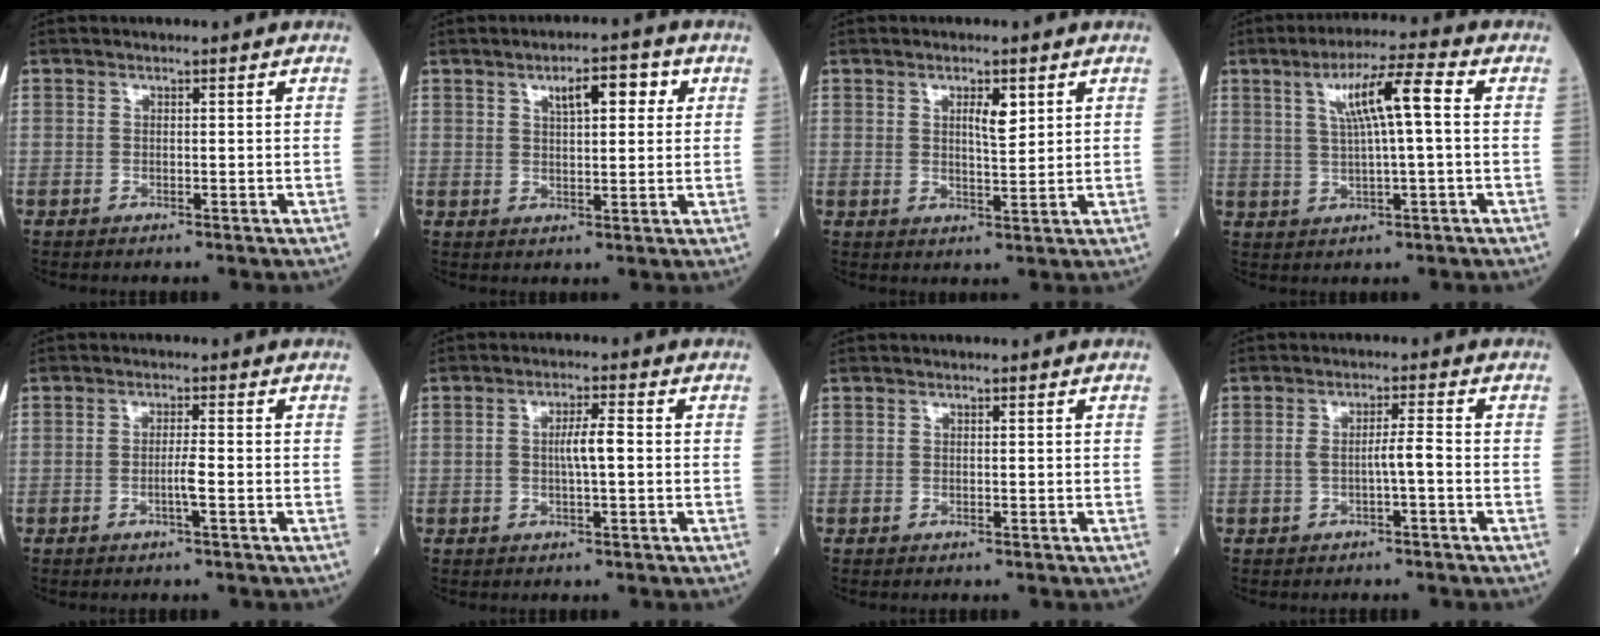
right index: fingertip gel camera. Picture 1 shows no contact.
{"total": 6.1, "force": [2.5, 1.9, 5.2], "torque": [-0.079, 0.013, 0.038]}
{"total": 3.6, "force": [1.6, 0.9, 3.1], "torque": [-0.052, -0.001, 0.026]}
{"total": 8.5, "force": [2.0, 0.3, 8.3], "torque": [-0.146, 0.014, 0.035]}
{"total": 2.4, "force": [-0.8, -0.3, 2.2], "torque": [-0.040, -0.001, -0.017]}
{"total": 3.8, "force": [-0.1, 0.5, 3.8], "torque": [-0.070, 0.006, -0.002]}
{"total": 0.0}
{"total": 2.9, "force": [-0.8, 0.0, 2.8], "torque": [-0.047, 0.006, -0.013]}